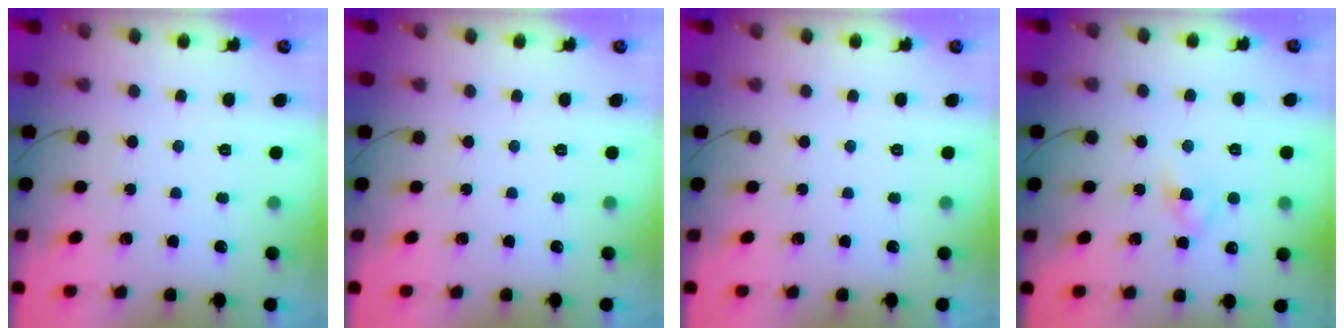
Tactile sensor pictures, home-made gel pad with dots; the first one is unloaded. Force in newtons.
{"total": 0.0}
{"total": 0.0}
{"total": 2.8, "press": 2.6, "slide": 1.2}